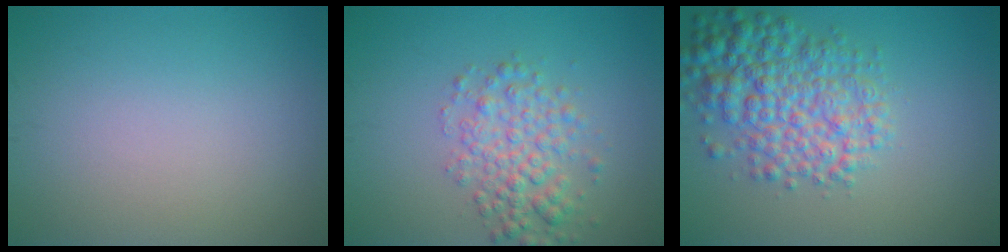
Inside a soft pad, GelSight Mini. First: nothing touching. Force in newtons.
{"total": 3.9, "press": 3.9, "slide": 0.1}
{"total": 6.4, "press": 6.4, "slide": 0.1}